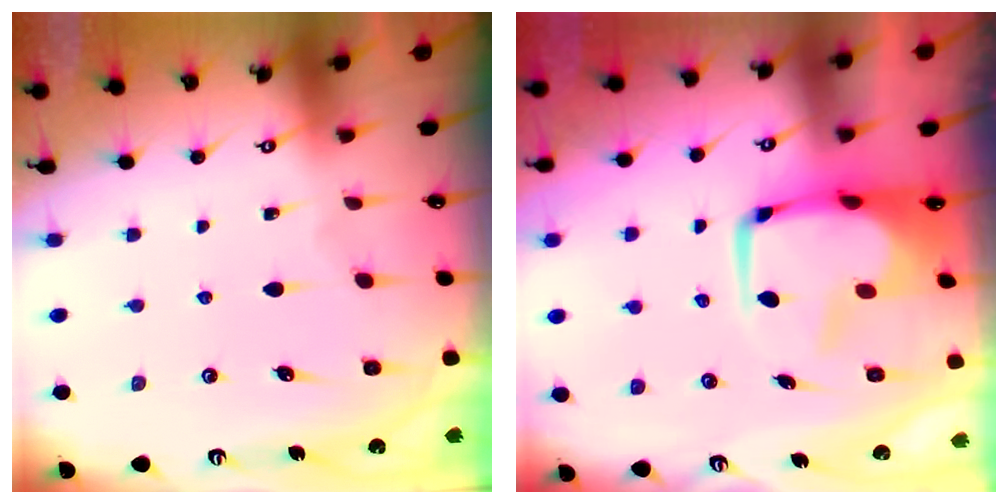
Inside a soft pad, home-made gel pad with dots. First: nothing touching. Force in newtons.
{"total": 1.4, "press": 1.0, "slide": 1.0}